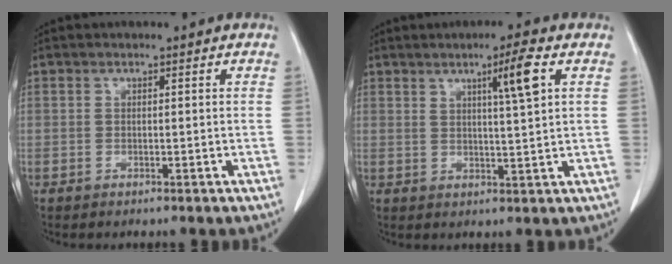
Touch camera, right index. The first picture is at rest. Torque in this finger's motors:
{"motor_torque": [0.15, 0.18, 0.10, 0.08]}